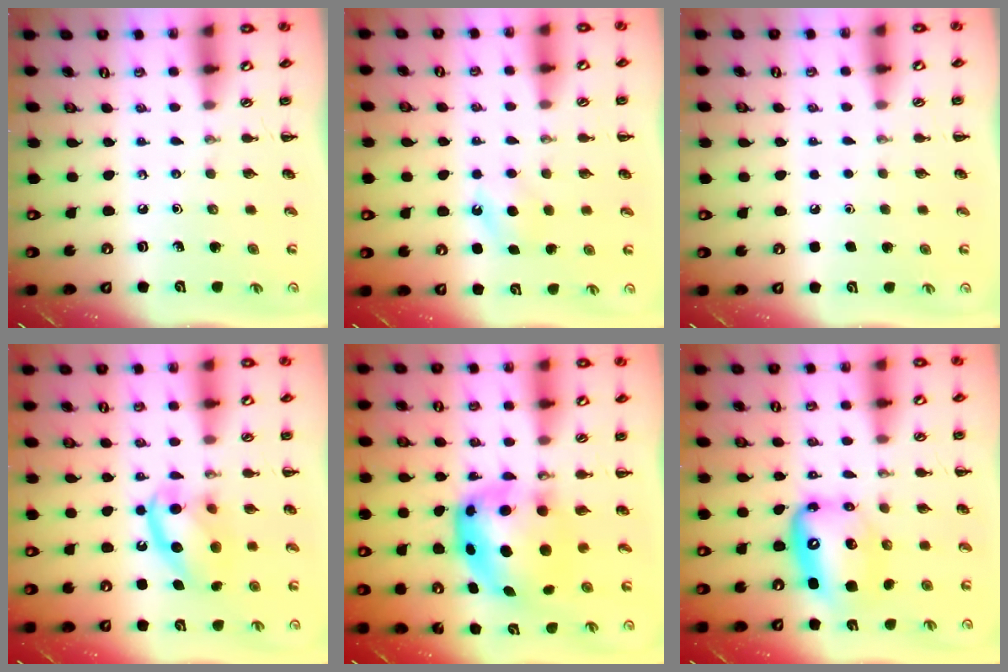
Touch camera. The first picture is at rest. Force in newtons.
{"total": 5.4, "press": 5.2, "slide": 1.2}
{"total": 1.7, "press": 1.7, "slide": 0.1}
{"total": 14.5, "press": 14.3, "slide": 2.2}
{"total": 6.9, "press": 6.7, "slide": 1.6}
{"total": 10.5, "press": 10.1, "slide": 2.6}